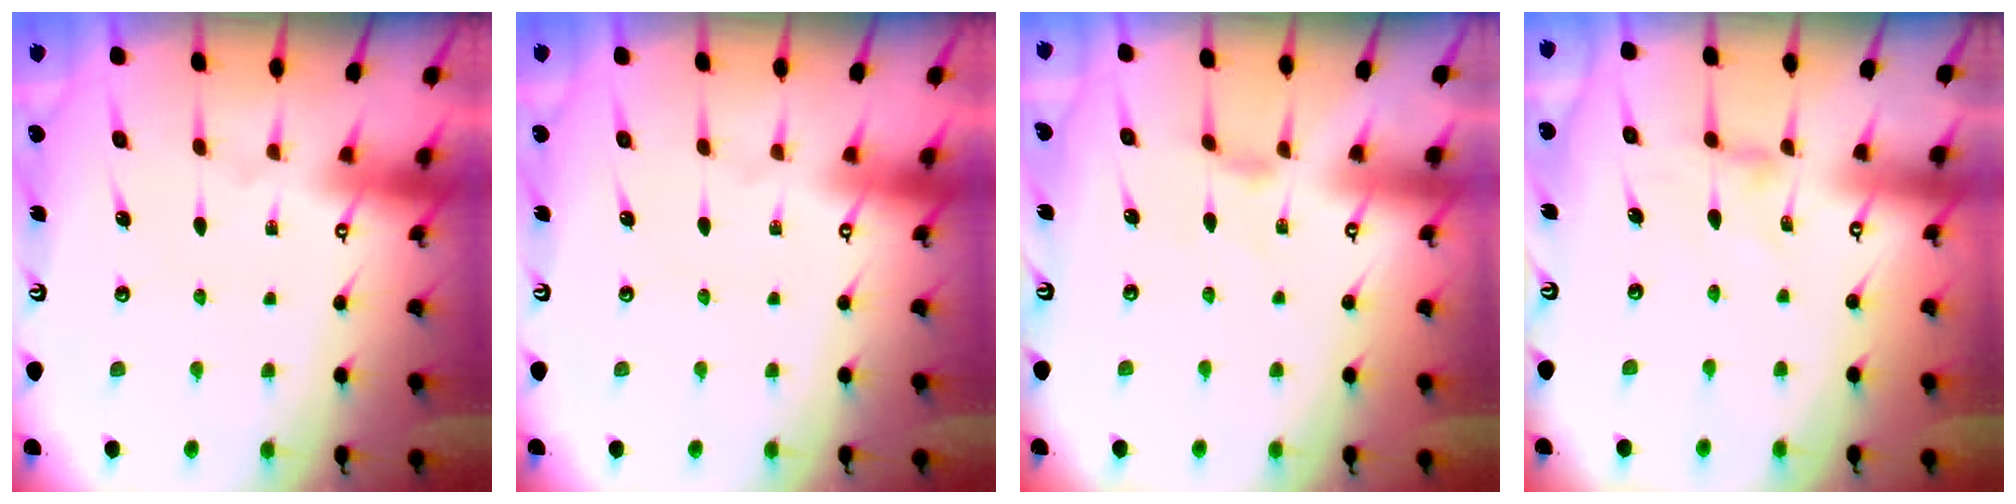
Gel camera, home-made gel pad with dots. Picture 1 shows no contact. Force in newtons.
{"total": 0.0}
{"total": 0.0}
{"total": 0.6, "press": 0.5, "slide": 0.2}